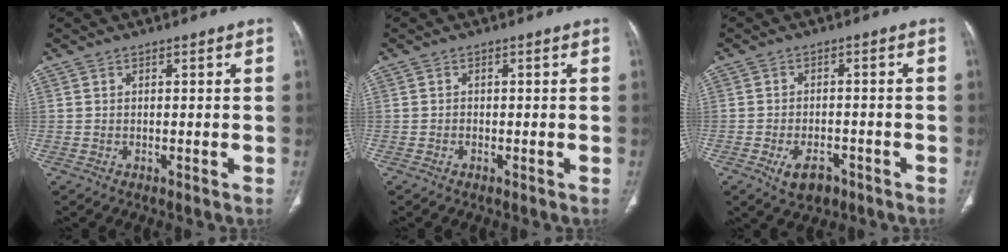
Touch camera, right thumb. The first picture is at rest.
{"total": 0.5, "force": [-0.3, 0.4, 0.2], "torque": [-0.003, 0.000, -0.007]}
{"total": 5.5, "force": [-3.0, 3.2, 3.3], "torque": [-0.051, 0.014, -0.043]}